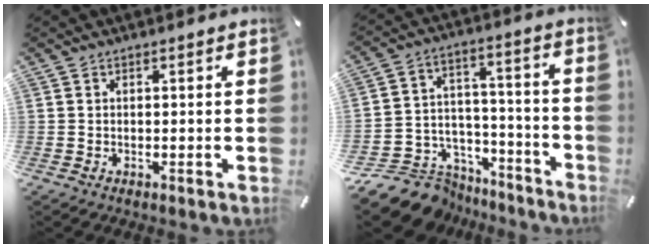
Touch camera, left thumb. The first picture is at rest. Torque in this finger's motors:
{"motor_torque": [-0.96, 1.04, 0.03, 0.27, 0.00]}